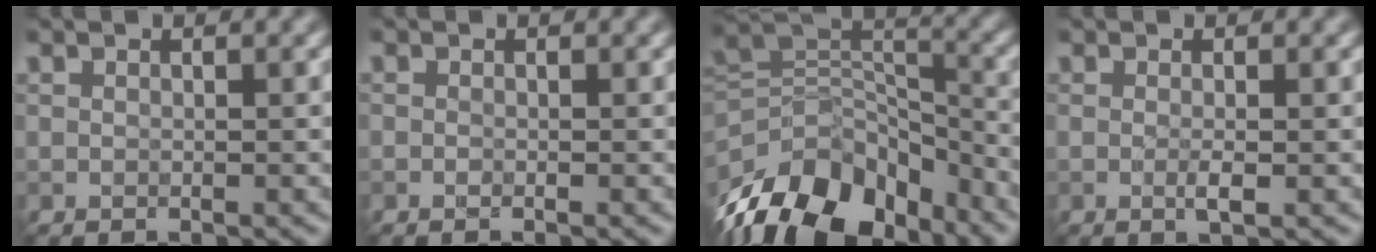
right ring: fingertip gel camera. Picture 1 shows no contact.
{"total": 0.0}
{"total": 13.7, "force": [-8.8, 7.6, 7.3], "torque": [-0.155, 0.011, -0.155]}
{"total": 1.3, "force": [-0.2, 0.2, 1.3], "torque": [-0.023, -0.005, -0.004]}